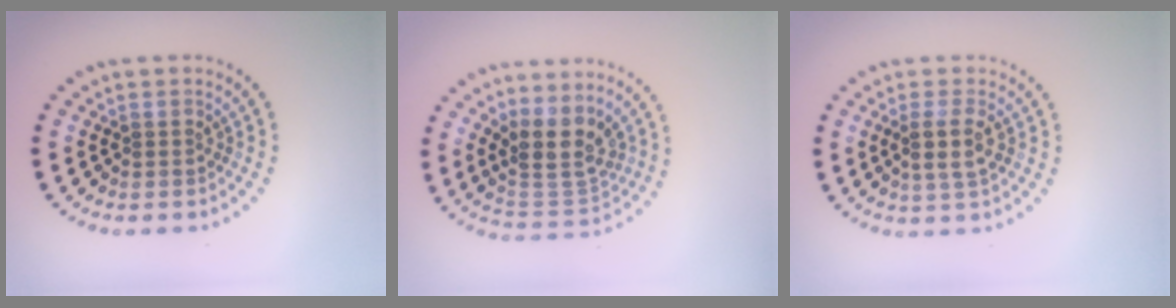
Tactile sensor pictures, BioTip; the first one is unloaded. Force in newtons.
{"total": 4.1, "press": 3.4, "slide": 2.3}
{"total": 2.3, "press": 2.0, "slide": 1.0}